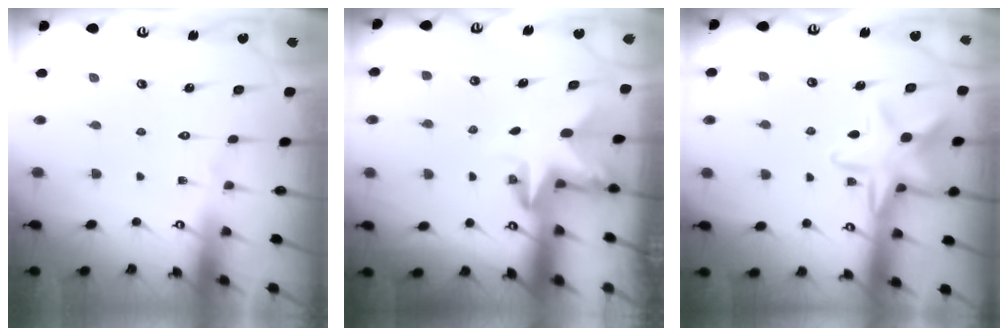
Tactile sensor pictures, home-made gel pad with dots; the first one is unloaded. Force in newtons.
{"total": 2.8, "press": 2.8, "slide": 0.2}
{"total": 13.3, "press": 13.2, "slide": 0.9}